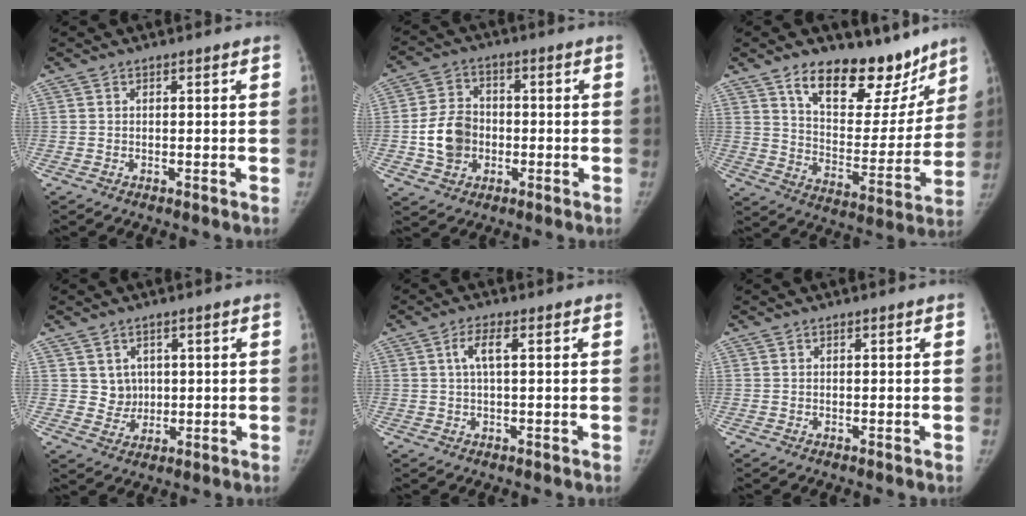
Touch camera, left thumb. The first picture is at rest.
{"total": 9.3, "force": [-1.6, 7.6, 5.2], "torque": [-0.078, 0.017, -0.032]}
{"total": 20.3, "force": [14.3, 10.3, 10.1], "torque": [-0.080, -0.089, 0.220]}
{"total": 4.1, "force": [1.1, 3.7, 1.2], "torque": [0.003, -0.006, 0.024]}
{"total": 3.4, "force": [0.8, 0.9, 3.2], "torque": [-0.071, 0.012, 0.015]}
{"total": 0.0}